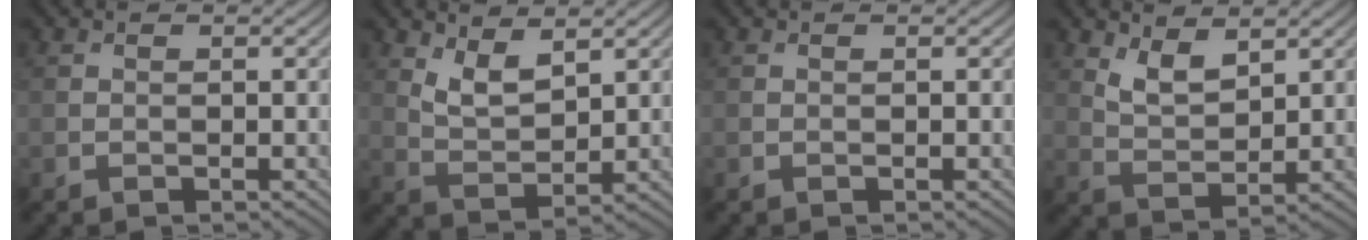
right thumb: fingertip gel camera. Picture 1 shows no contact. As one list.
[{"total": 4.5, "force": [2.8, 2.0, 2.9], "torque": [-0.069, -0.011, 0.060]}, {"total": 0.0}, {"total": 4.3, "force": [2.8, 1.9, 2.7], "torque": [-0.062, -0.011, 0.058]}]